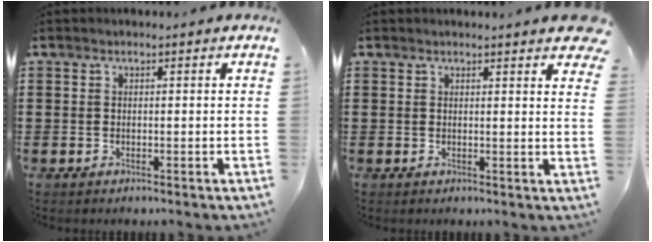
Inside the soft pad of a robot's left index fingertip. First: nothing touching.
{"total": 2.8, "force": [2.3, 0.3, 1.5], "torque": [-0.021, -0.006, 0.040]}